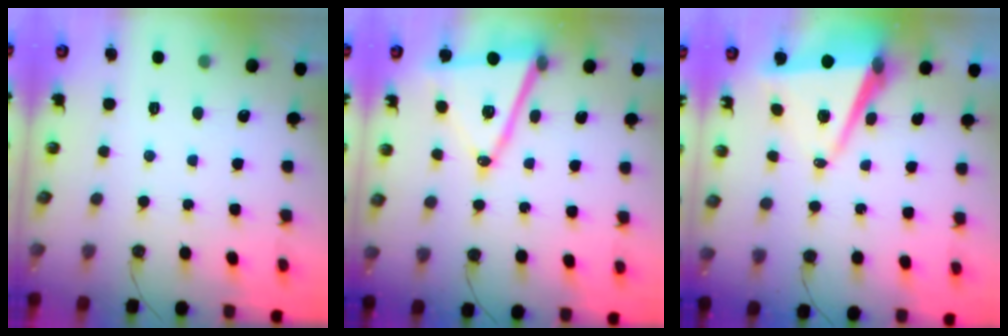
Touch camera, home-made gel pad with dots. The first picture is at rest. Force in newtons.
{"total": 14.7, "press": 14.2, "slide": 3.8}
{"total": 8.5, "press": 7.3, "slide": 4.3}